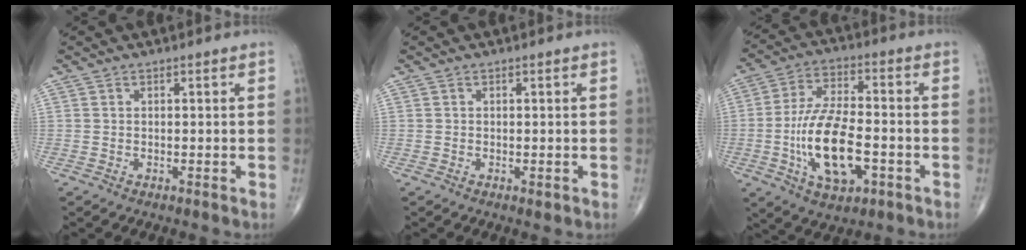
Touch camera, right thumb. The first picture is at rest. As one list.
[{"total": 0.6, "force": [-0.2, 0.4, 0.4], "torque": [-0.004, -0.001, -0.003]}, {"total": 15.5, "force": [-4.0, 7.1, 13.2], "torque": [-0.244, 0.017, -0.067]}]